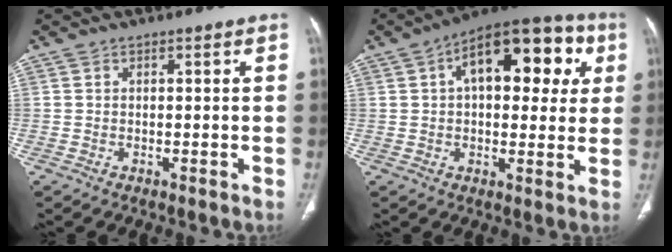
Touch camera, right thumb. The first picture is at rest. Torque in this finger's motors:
{"motor_torque": [1.47, 3.54, 0.98, -0.80, 0.12]}